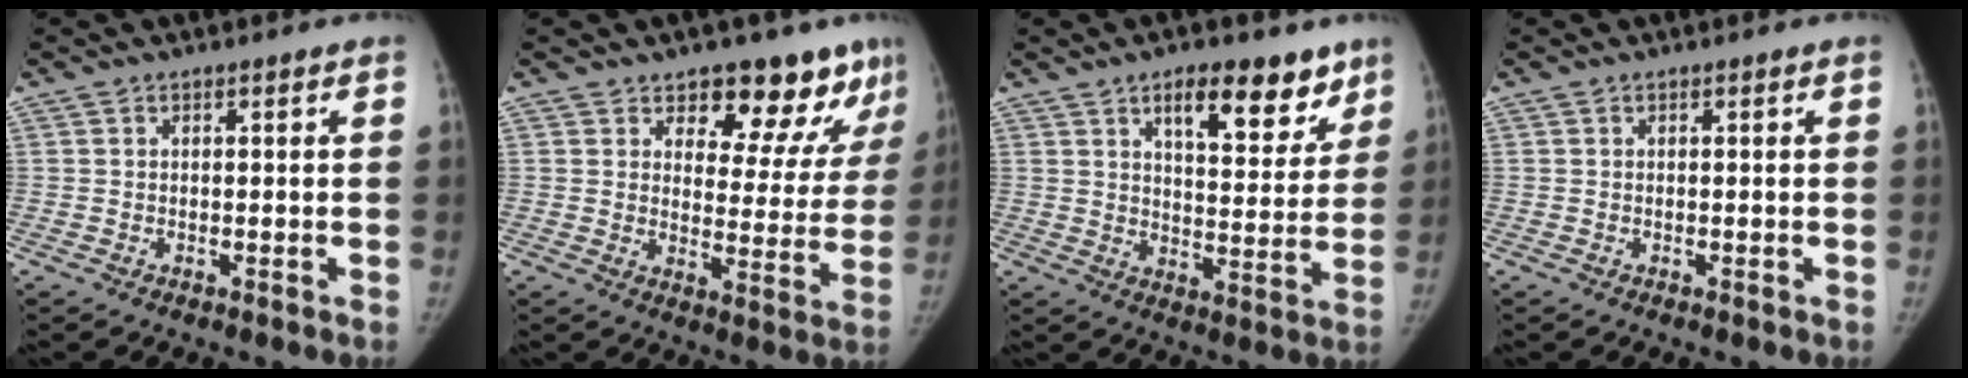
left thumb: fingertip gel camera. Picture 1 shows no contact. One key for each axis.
{"total": 14.7, "fx": 11.1, "fy": 6.9, "fz": 6.7, "tx": -0.020, "ty": -0.077, "tz": 0.132}
{"total": 13.6, "fx": 8.5, "fy": 5.8, "fz": 8.9, "tx": -0.077, "ty": -0.047, "tz": 0.127}
{"total": 0.0}